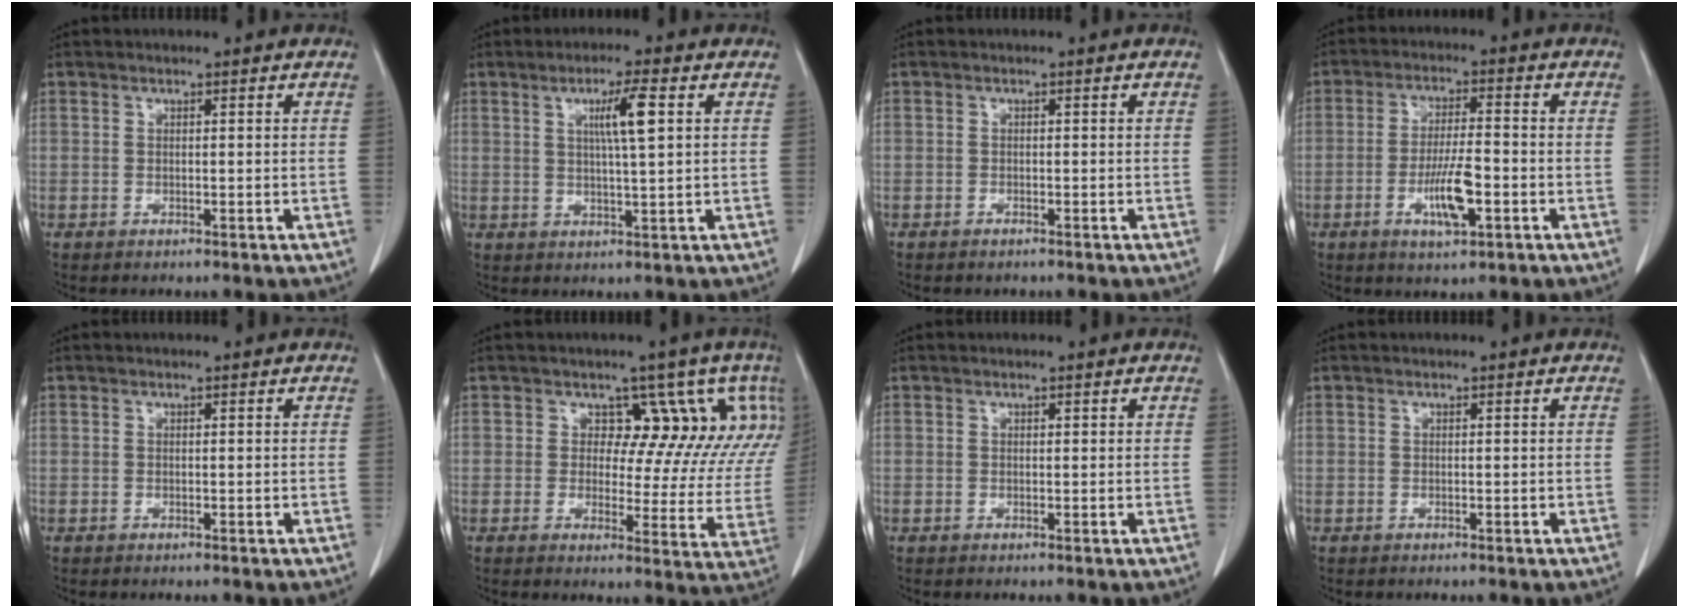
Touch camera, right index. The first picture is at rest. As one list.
[{"total": 5.5, "force": [1.7, -0.2, 5.3], "torque": [-0.090, -0.001, 0.029]}, {"total": 0.7, "force": [-0.6, 0.3, 0.2], "torque": [-0.008, -0.001, -0.009]}, {"total": 7.3, "force": [-2.6, 1.3, 6.7], "torque": [-0.128, -0.004, -0.044]}, {"total": 0.0}, {"total": 11.1, "force": [6.7, 7.3, 5.0], "torque": [-0.027, -0.005, 0.047]}, {"total": 0.0}, {"total": 0.0}]